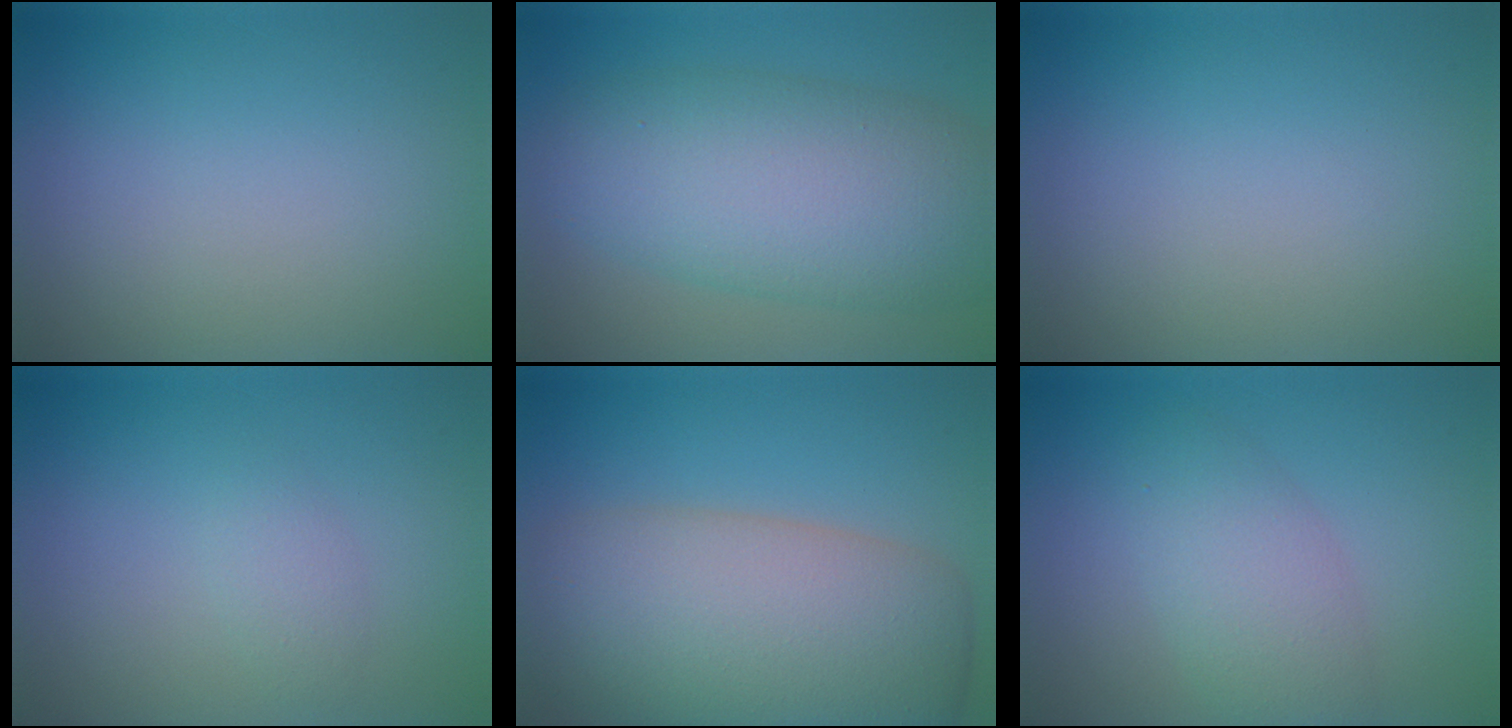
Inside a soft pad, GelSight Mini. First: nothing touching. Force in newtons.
{"total": 10.1, "press": 10.1, "slide": 0.2}
{"total": 0.0}
{"total": 1.4, "press": 1.4, "slide": 0.1}
{"total": 11.9, "press": 11.9, "slide": 0.8}
{"total": 3.9, "press": 3.9, "slide": 0.1}